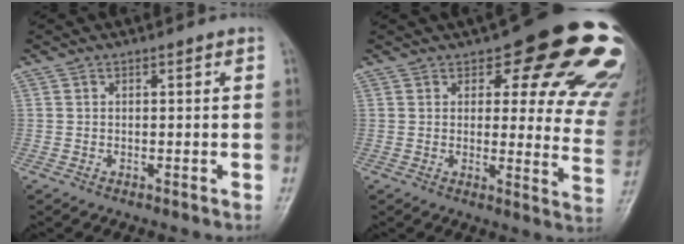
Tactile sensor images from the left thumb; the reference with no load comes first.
{"total": 22.2, "force": [13.2, 8.4, 15.7], "torque": [-0.142, -0.056, 0.145]}